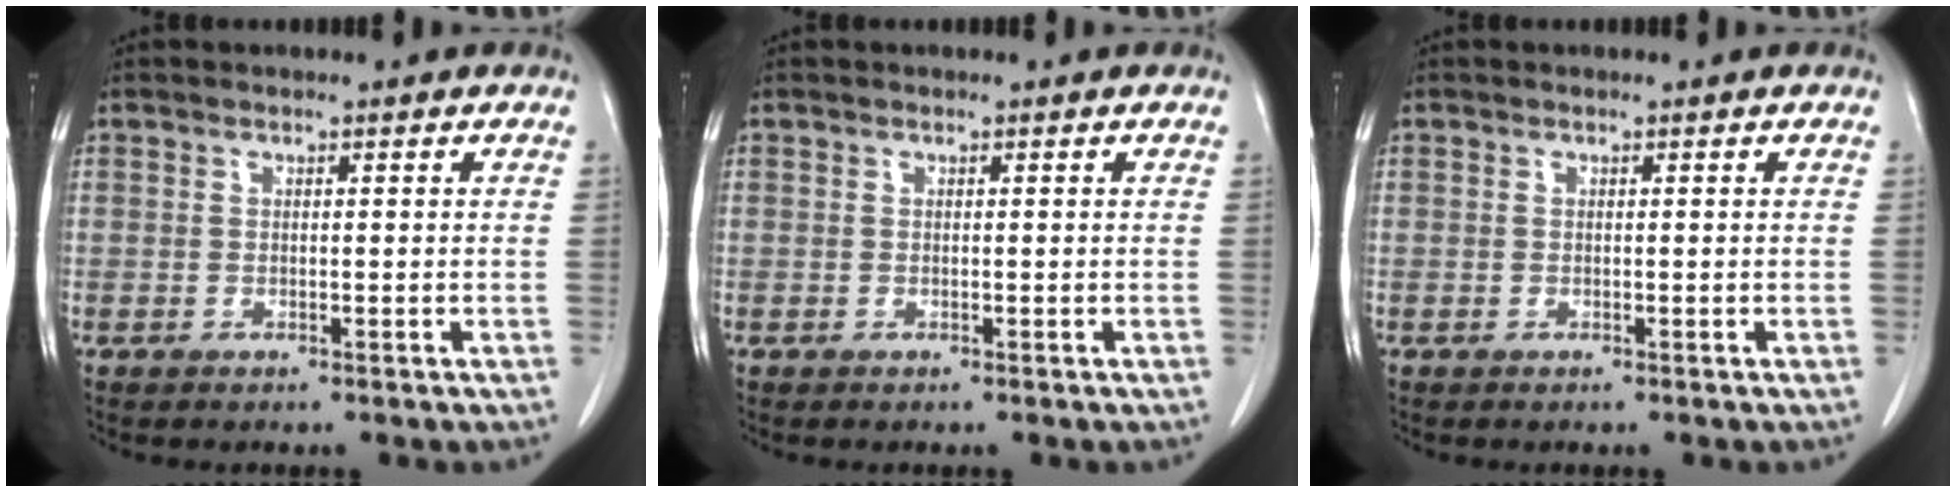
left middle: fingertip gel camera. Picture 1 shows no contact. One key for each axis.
{"total": 0.0}
{"total": 0.0}